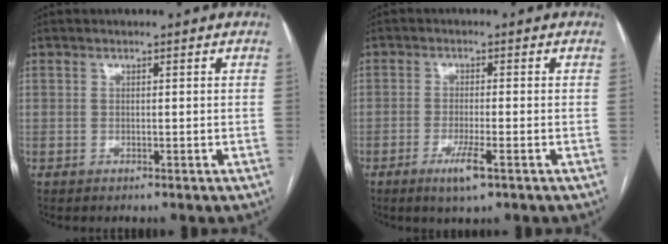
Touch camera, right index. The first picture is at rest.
{"total": 4.3, "force": [-2.2, 0.1, 3.7], "torque": [-0.069, -0.010, -0.040]}